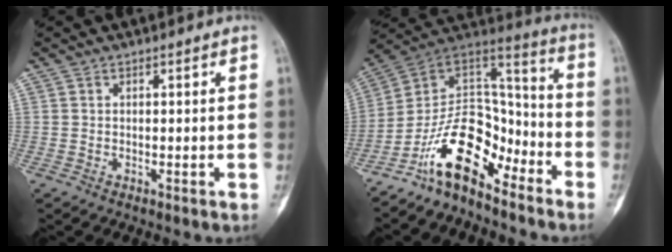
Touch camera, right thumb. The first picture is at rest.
{"total": 15.2, "force": [-10.0, 7.6, 8.7], "torque": [-0.118, 0.108, -0.188]}